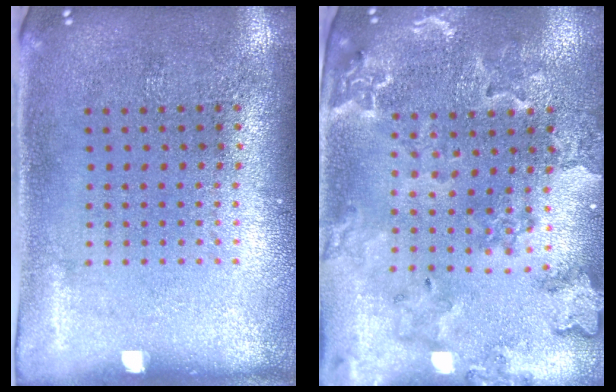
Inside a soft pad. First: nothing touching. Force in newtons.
{"total": 1.8, "press": 1.8, "slide": 0.2}